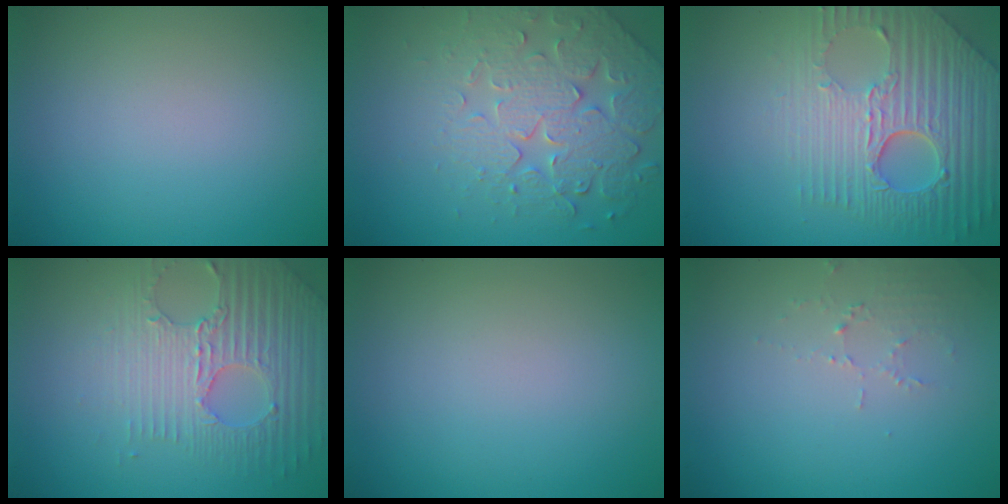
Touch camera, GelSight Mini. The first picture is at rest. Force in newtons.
{"total": 5.0, "press": 4.8, "slide": 1.5}
{"total": 8.7, "press": 5.9, "slide": 6.4}
{"total": 4.7, "press": 4.2, "slide": 1.9}
{"total": 0.0}
{"total": 1.5, "press": 1.5, "slide": 0.2}